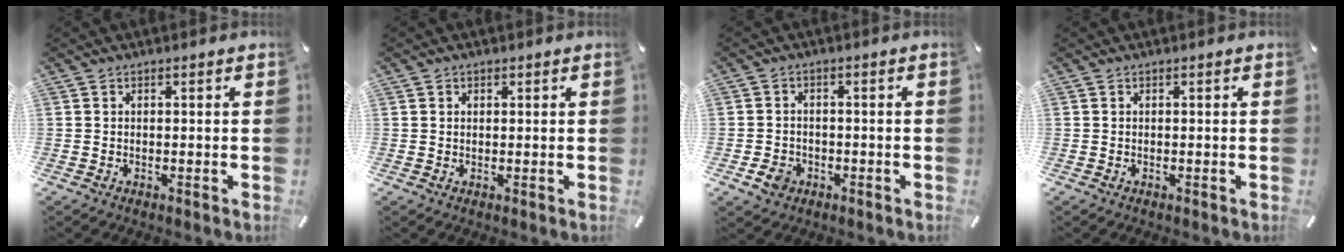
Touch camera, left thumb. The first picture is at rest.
{"total": 0.8, "force": [0.4, 0.7, 0.1], "torque": [-0.001, 0.004, 0.006]}
{"total": 4.2, "force": [-1.9, 3.5, 1.5], "torque": [-0.021, 0.004, -0.036]}
{"total": 0.0}